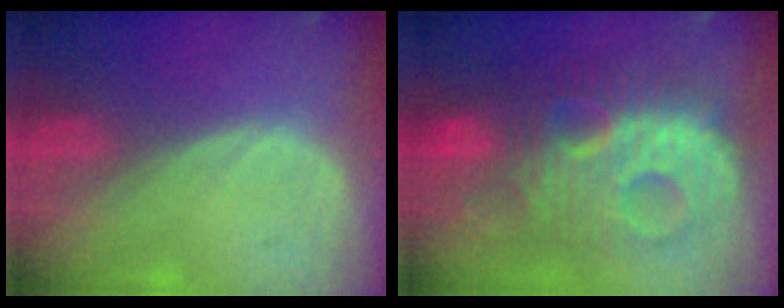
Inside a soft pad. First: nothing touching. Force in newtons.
{"total": 11.9, "press": 11.9, "slide": 0.7}